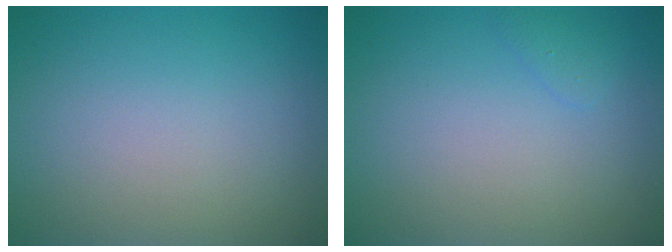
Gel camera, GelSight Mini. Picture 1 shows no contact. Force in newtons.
{"total": 0.9, "press": 0.9, "slide": 0.0}